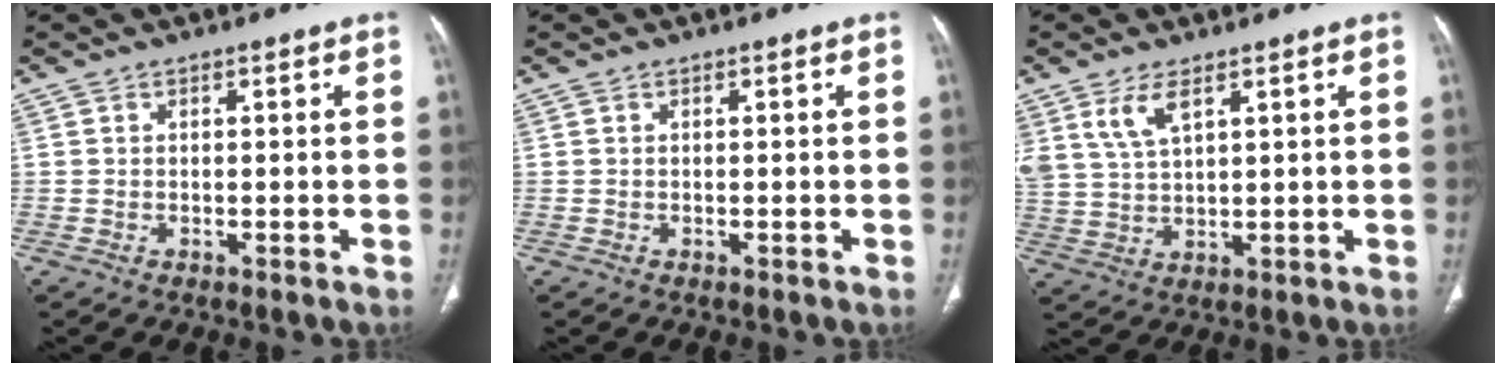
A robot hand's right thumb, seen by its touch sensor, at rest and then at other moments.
{"total": 0.0}
{"total": 6.2, "force": [3.6, 2.6, 4.3], "torque": [-0.089, -0.015, 0.082]}